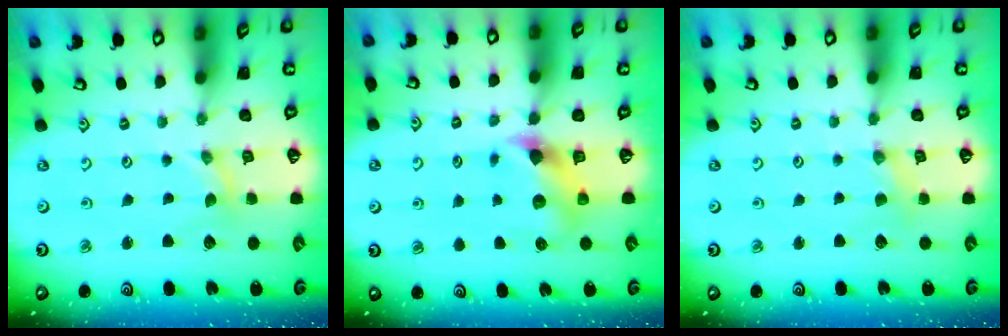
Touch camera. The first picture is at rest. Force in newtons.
{"total": 7.3, "press": 7.3, "slide": 0.6}
{"total": 2.2, "press": 2.2, "slide": 0.4}